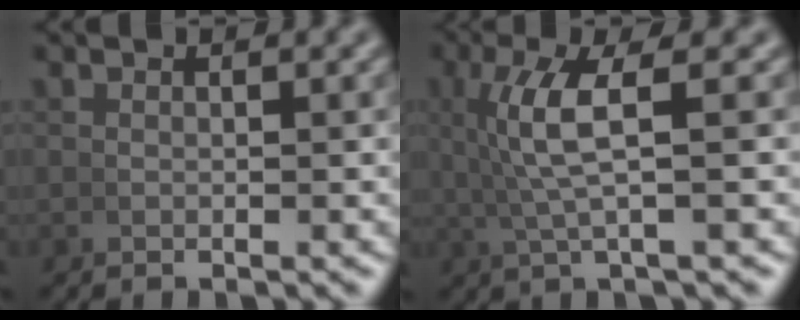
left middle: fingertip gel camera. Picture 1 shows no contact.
{"total": 4.5, "force": [1.0, 0.6, 4.4], "torque": [-0.084, 0.014, 0.018]}